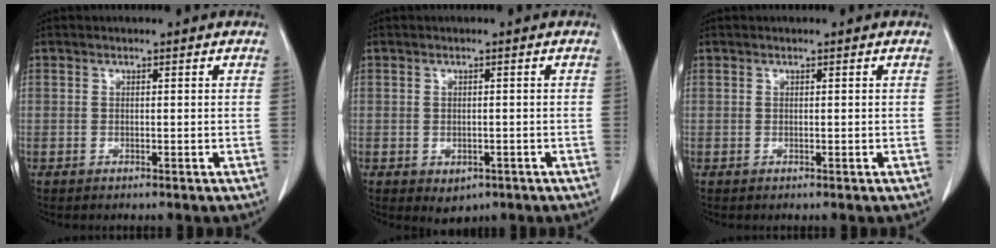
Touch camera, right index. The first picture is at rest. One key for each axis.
{"total": 2.7, "fx": -1.3, "fy": 1.9, "fz": 1.4, "tx": -0.014, "ty": 0.000, "tz": -0.005}
{"total": 0.0}